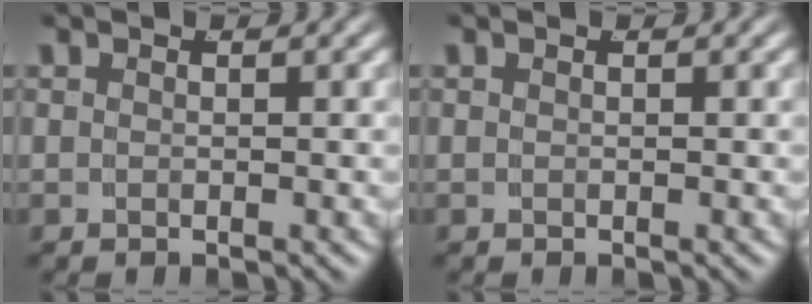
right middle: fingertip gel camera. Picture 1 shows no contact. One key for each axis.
{"total": 0.0}